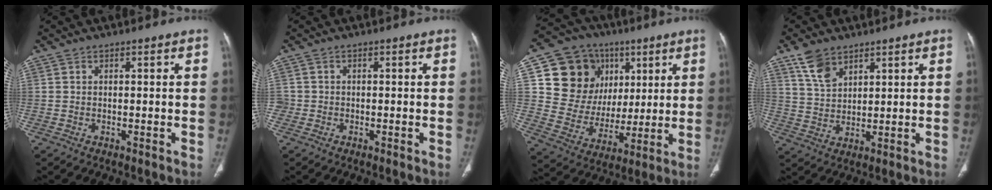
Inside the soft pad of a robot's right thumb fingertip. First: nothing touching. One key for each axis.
{"total": 1.3, "fx": -0.3, "fy": 1.3, "fz": 0.2, "tx": 0.002, "ty": 0.004, "tz": -0.008}
{"total": 19.6, "fx": 6.5, "fy": 16.4, "fz": 8.5, "tx": -0.099, "ty": 0.012, "tz": 0.133}
{"total": 6.5, "fx": 4.4, "fy": 3.6, "fz": 3.2, "tx": -0.050, "ty": -0.018, "tz": 0.096}